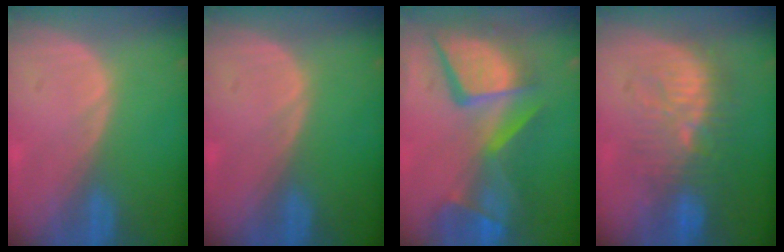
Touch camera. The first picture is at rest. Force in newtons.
{"total": 0.0}
{"total": 13.8, "press": 11.2, "slide": 8.0}
{"total": 9.2, "press": 8.9, "slide": 2.1}